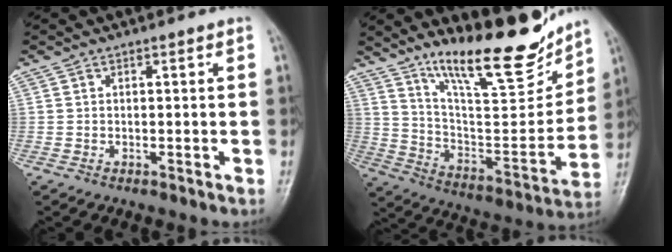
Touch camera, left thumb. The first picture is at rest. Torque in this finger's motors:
{"motor_torque": [0.19, 0.11, 1.41, -1.37, 0.14]}